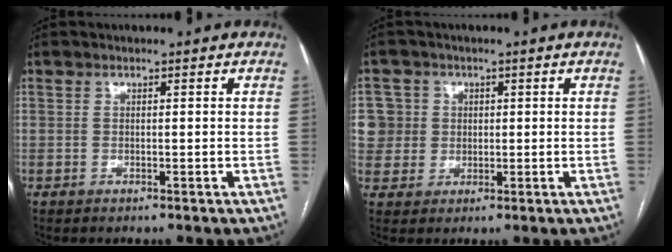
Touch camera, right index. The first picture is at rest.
{"total": 7.0, "force": [1.1, 6.9, 0.3], "torque": [-0.010, 0.026, 0.028]}